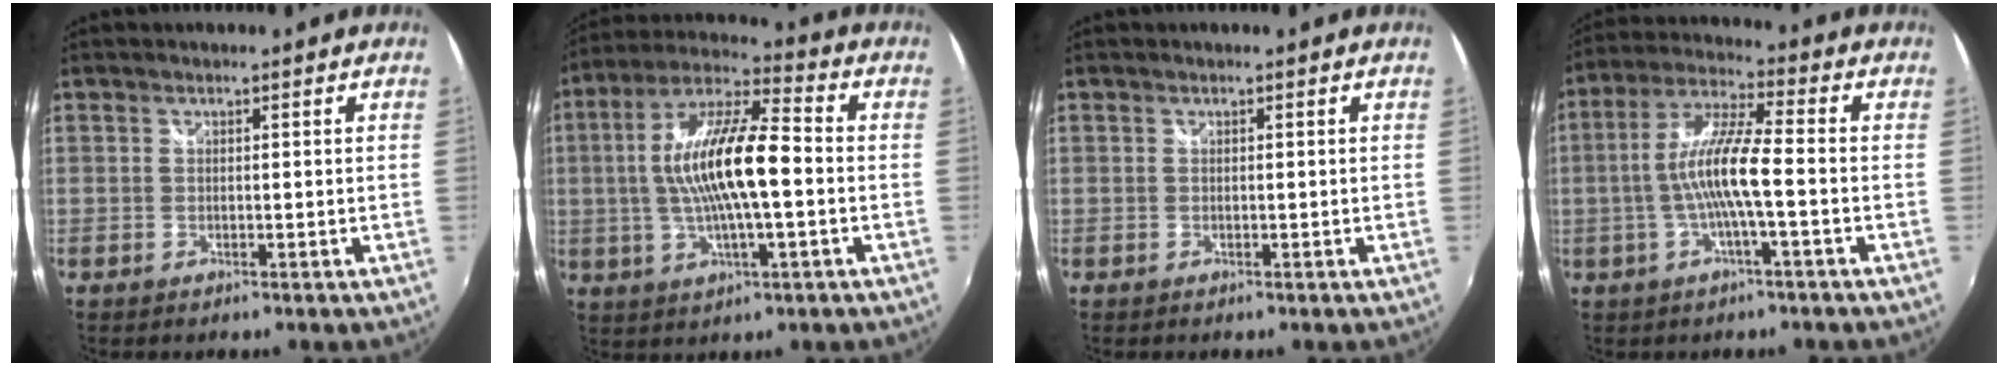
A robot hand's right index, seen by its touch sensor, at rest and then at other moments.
{"total": 16.1, "force": [-0.7, 4.0, 15.6], "torque": [-0.294, 0.012, -0.020]}
{"total": 0.0}
{"total": 10.1, "force": [-2.1, 0.6, 9.8], "torque": [-0.200, 0.007, -0.040]}